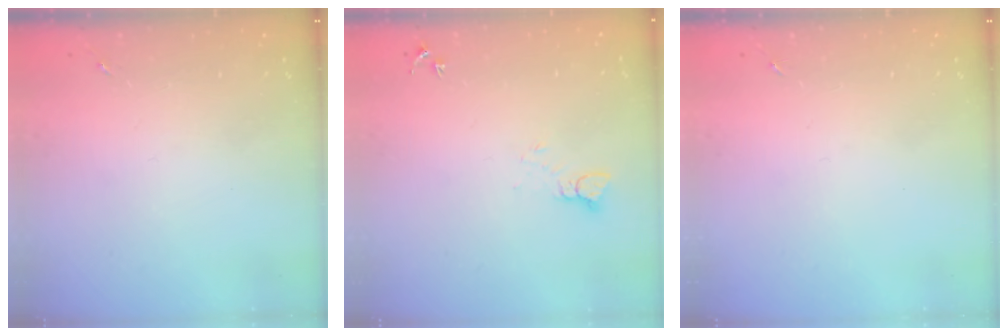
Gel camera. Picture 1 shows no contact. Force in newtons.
{"total": 3.7, "press": 3.7, "slide": 0.1}
{"total": 0.0}